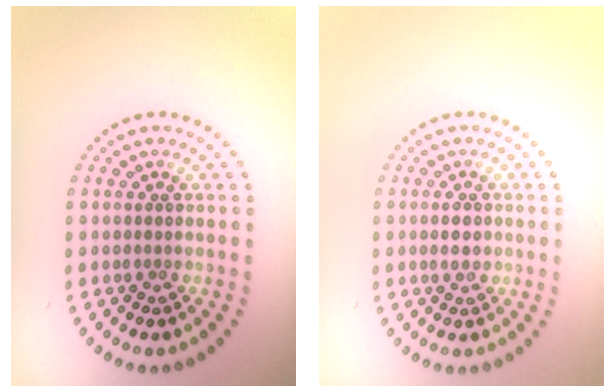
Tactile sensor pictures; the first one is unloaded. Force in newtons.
{"total": 1.4, "press": 1.4, "slide": 0.1}